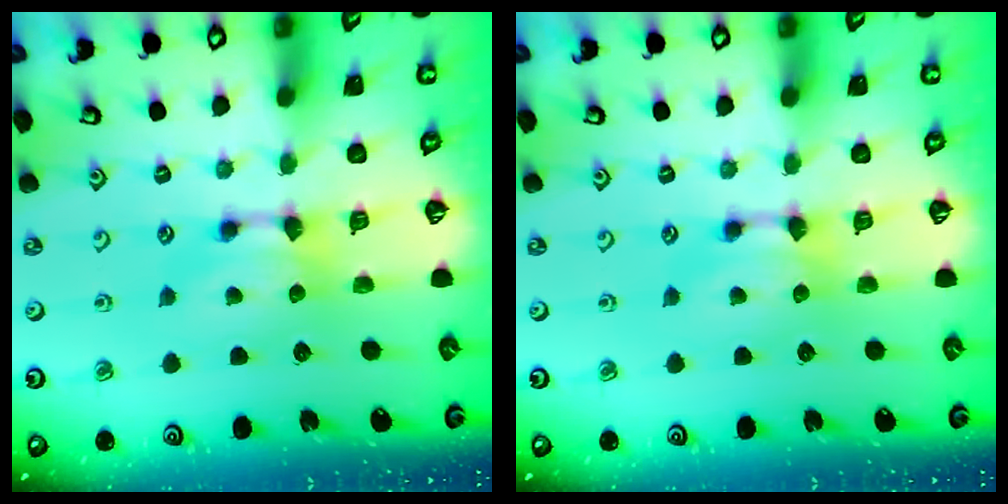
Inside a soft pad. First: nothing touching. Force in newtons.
{"total": 0.0}